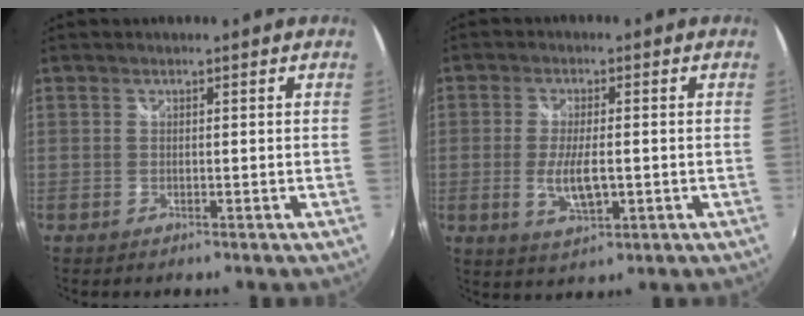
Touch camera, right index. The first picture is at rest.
{"total": 6.7, "force": [-1.3, 2.1, 6.2], "torque": [-0.121, -0.010, -0.020]}